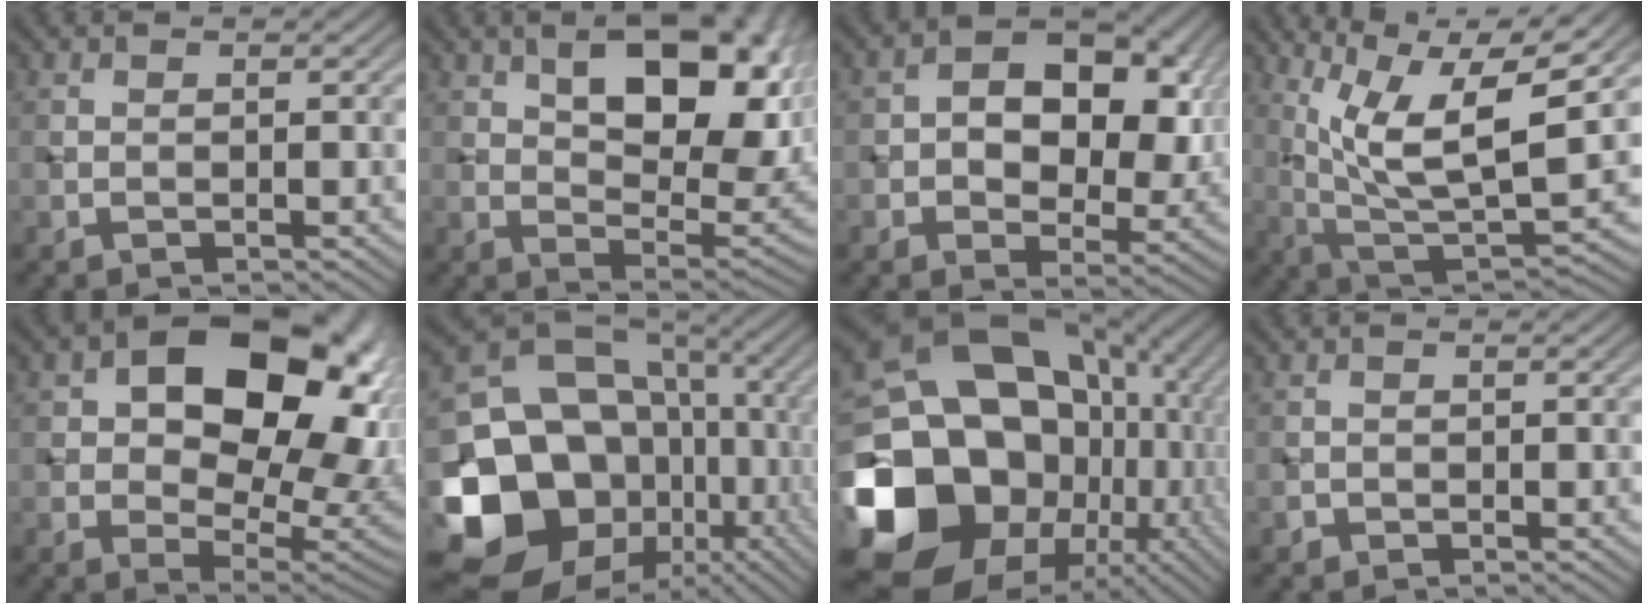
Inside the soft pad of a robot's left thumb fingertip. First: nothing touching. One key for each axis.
{"total": 14.7, "fx": 5.5, "fy": 6.9, "fz": 11.7, "tx": -0.176, "ty": 0.000, "tz": 0.095}
{"total": 11.9, "fx": 2.1, "fy": 7.9, "fz": 8.5, "tx": -0.128, "ty": -0.002, "tz": 0.033}
{"total": 13.5, "fx": 4.9, "fy": 4.3, "fz": 11.9, "tx": -0.231, "ty": 0.001, "tz": 0.096}
{"total": 18.3, "fx": 5.1, "fy": 11.6, "fz": 13.2, "tx": -0.182, "ty": 0.003, "tz": 0.091}
{"total": 22.0, "fx": -5.6, "fy": 18.3, "fz": 10.9, "tx": -0.233, "ty": -0.036, "tz": -0.084}
{"total": 22.3, "fx": -3.1, "fy": 18.2, "fz": 12.6, "tx": -0.294, "ty": -0.043, "tz": -0.029}
{"total": 0.6, "fx": -0.5, "fy": 0.3, "fz": 0.1, "tx": 0.000, "ty": 0.000, "tz": -0.010}